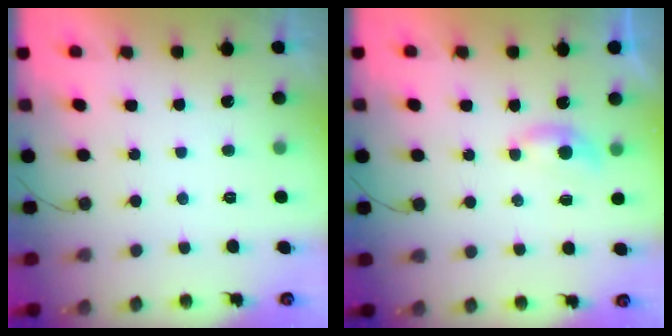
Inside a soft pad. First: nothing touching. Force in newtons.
{"total": 3.2, "press": 3.2, "slide": 0.4}